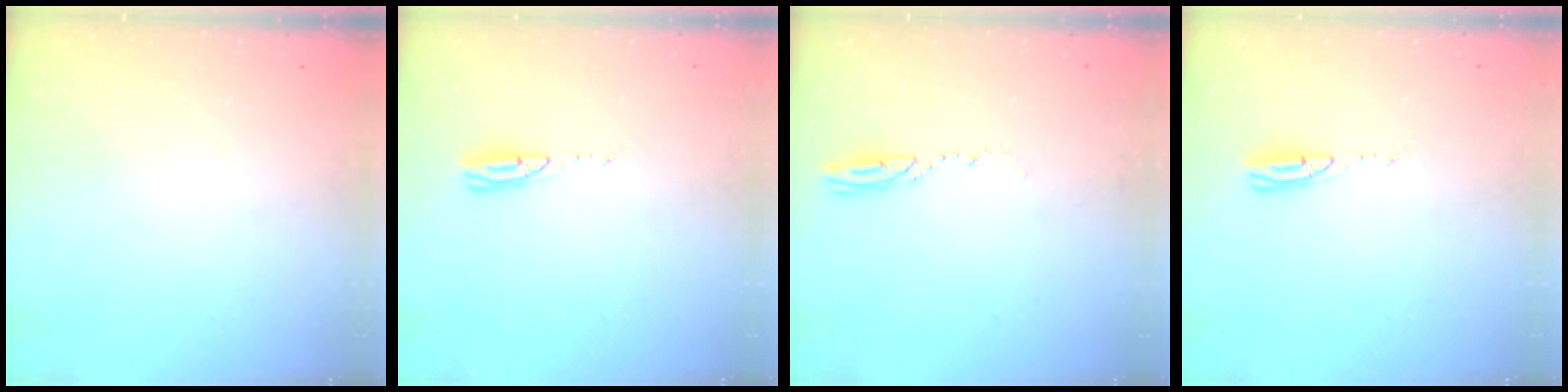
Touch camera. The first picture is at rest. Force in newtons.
{"total": 5.6, "press": 5.1, "slide": 2.3}
{"total": 2.9, "press": 2.9, "slide": 0.4}
{"total": 5.6, "press": 5.1, "slide": 2.3}